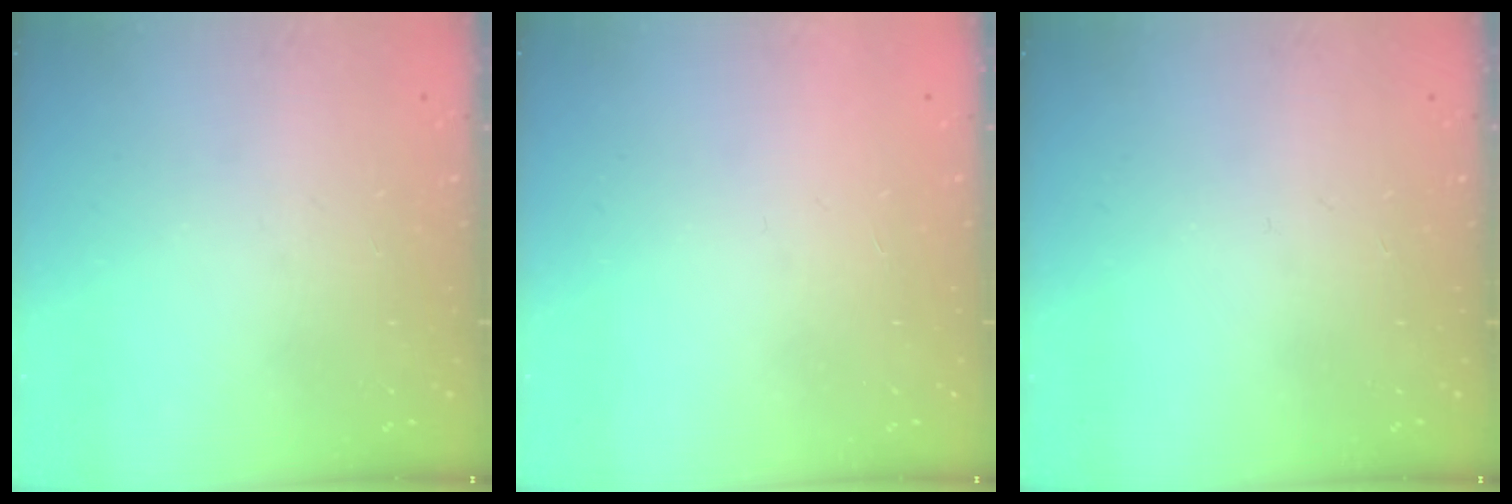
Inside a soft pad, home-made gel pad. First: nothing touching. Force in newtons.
{"total": 1.7, "press": 1.6, "slide": 0.1}
{"total": 0.0}